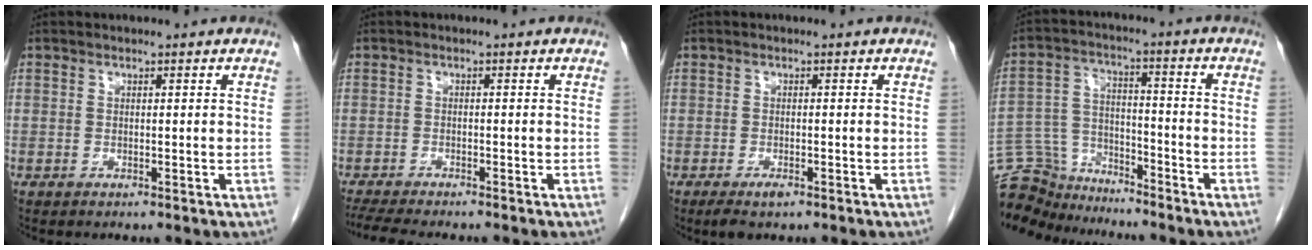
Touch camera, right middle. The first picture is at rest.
{"total": 7.0, "force": [-6.1, 0.6, 3.3], "torque": [-0.057, -0.015, -0.097]}
{"total": 2.5, "force": [-1.5, 0.8, 1.8], "torque": [-0.034, -0.004, -0.023]}
{"total": 11.0, "force": [-10.6, 3.0, 0.2], "torque": [-0.011, 0.034, -0.193]}